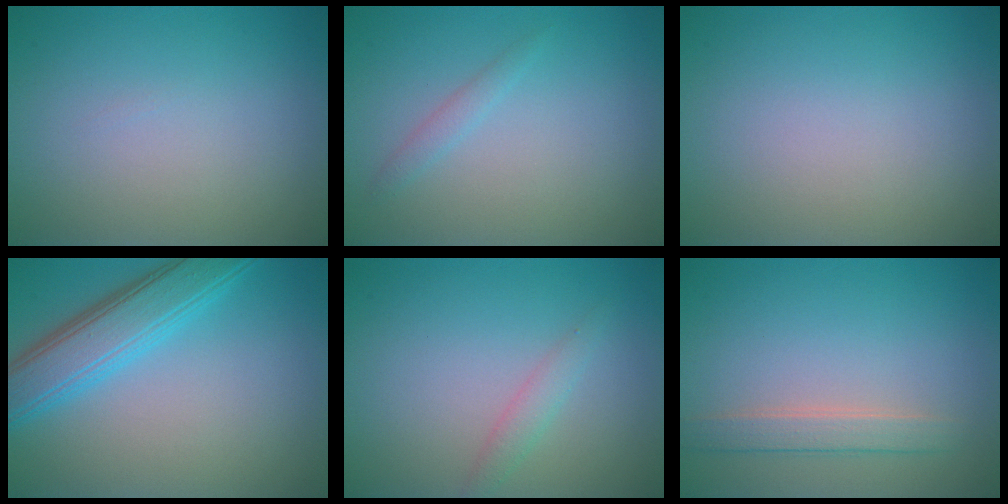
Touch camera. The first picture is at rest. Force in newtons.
{"total": 1.0, "press": 1.0, "slide": 0.0}
{"total": 0.0}
{"total": 5.7, "press": 5.7, "slide": 0.3}
{"total": 1.3, "press": 1.3, "slide": 0.0}
{"total": 2.2, "press": 2.2, "slide": 0.1}